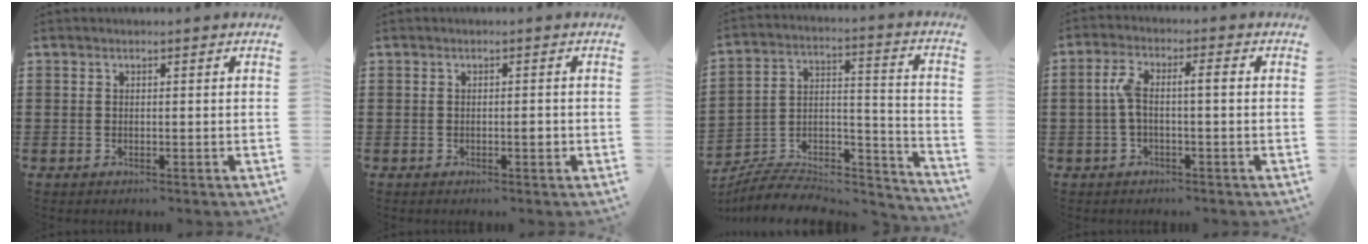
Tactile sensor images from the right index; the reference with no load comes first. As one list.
[{"total": 1.3, "force": [-0.3, 0.3, 1.2], "torque": [-0.021, 0.000, -0.005]}, {"total": 7.3, "force": [-6.3, 2.6, 2.4], "torque": [-0.036, 0.012, -0.122]}, {"total": 4.7, "force": [-0.4, 1.3, 4.5], "torque": [-0.102, 0.000, -0.017]}]